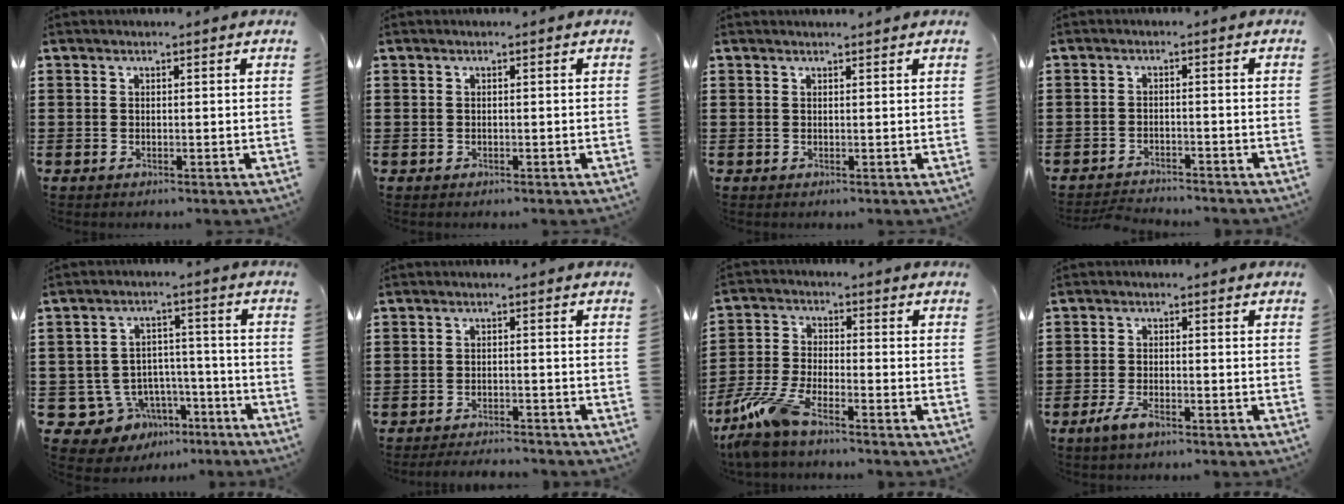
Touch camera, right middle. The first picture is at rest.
{"total": 0.0}
{"total": 0.7, "force": [0.7, 0.0, 0.1], "torque": [0.005, -0.004, 0.011]}
{"total": 2.3, "force": [-2.2, 0.2, -0.1], "torque": [-0.007, -0.001, -0.049]}
{"total": 7.2, "force": [-4.4, 5.6, 1.6], "torque": [-0.059, 0.019, -0.081]}
{"total": 2.5, "force": [-2.5, 0.1, 0.2], "torque": [-0.008, -0.001, -0.053]}
{"total": 8.0, "force": [-6.1, 1.4, 4.9], "torque": [-0.131, -0.015, -0.124]}
{"total": 3.2, "force": [-2.0, 1.0, 2.2], "torque": [-0.059, -0.005, -0.043]}